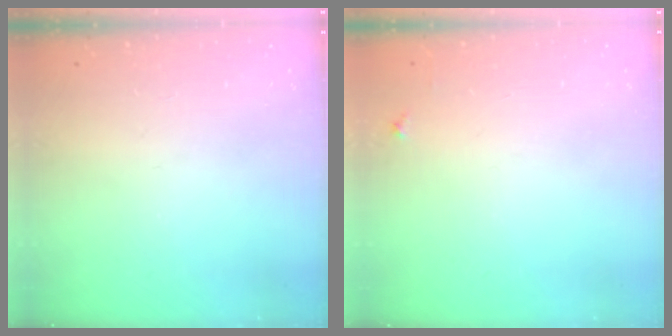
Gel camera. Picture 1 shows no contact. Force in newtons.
{"total": 4.7, "press": 4.6, "slide": 0.5}